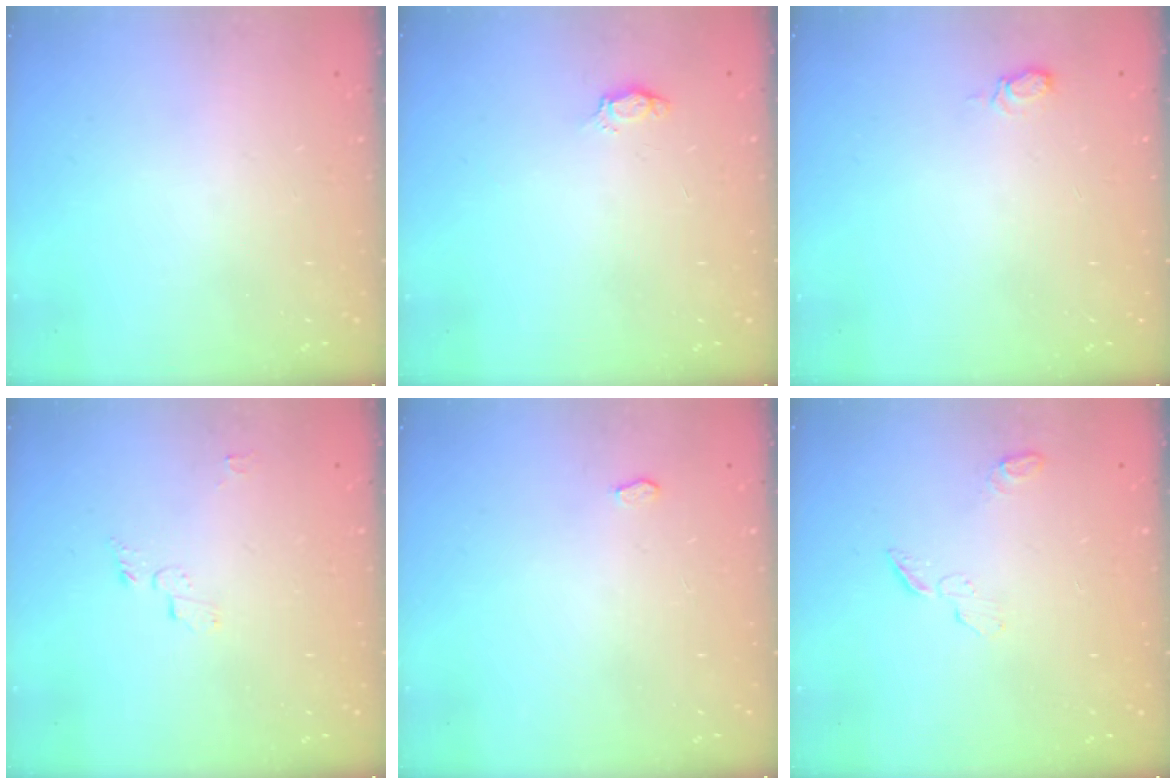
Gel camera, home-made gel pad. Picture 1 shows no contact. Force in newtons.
{"total": 2.8, "press": 2.7, "slide": 0.4}
{"total": 6.5, "press": 6.3, "slide": 1.6}
{"total": 4.1, "press": 4.1, "slide": 0.5}
{"total": 2.3, "press": 2.3, "slide": 0.3}
{"total": 4.4, "press": 4.4, "slide": 0.5}